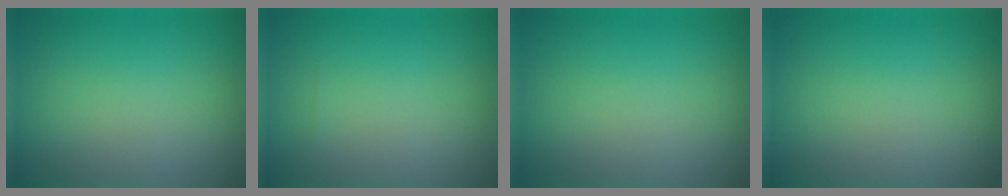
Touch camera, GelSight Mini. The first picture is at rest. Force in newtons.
{"total": 0.0}
{"total": 0.0}
{"total": 0.0}